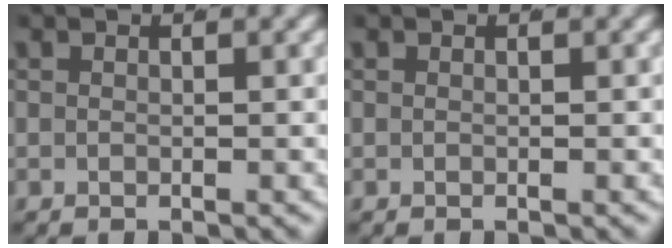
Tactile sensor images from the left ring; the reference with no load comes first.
{"total": 0.0}